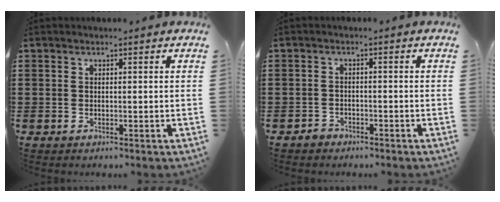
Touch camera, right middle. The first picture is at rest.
{"total": 1.7, "force": [-1.5, 0.8, 0.1], "torque": [-0.008, 0.003, -0.033]}